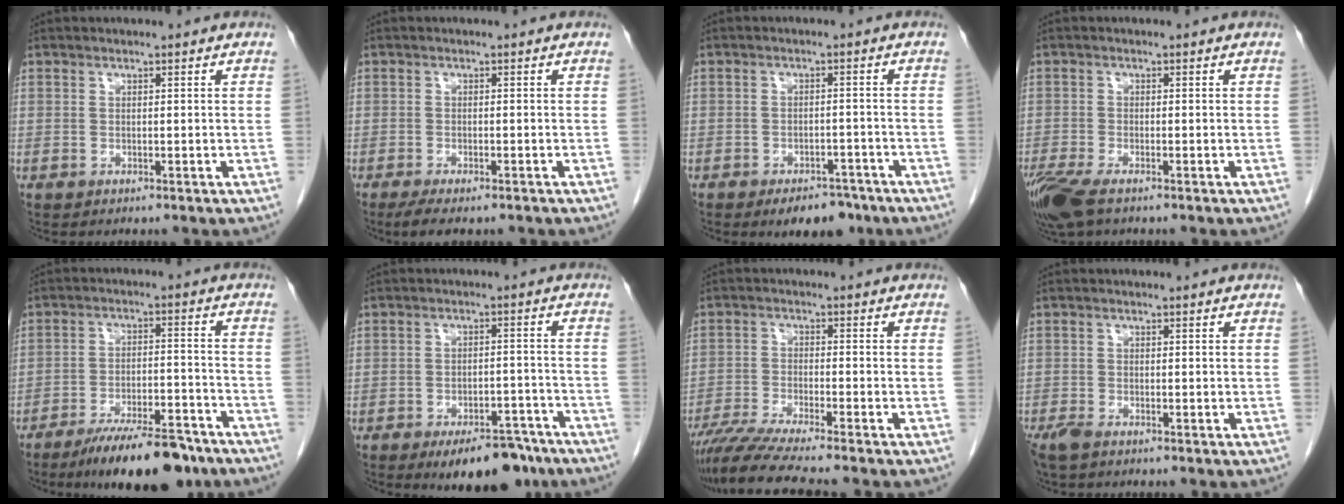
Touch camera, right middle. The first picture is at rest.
{"total": 5.6, "force": [-4.3, 1.6, 3.2], "torque": [-0.047, -0.010, -0.066]}
{"total": 6.2, "force": [-4.5, 2.9, 2.9], "torque": [-0.032, 0.003, -0.062]}
{"total": 6.5, "force": [-4.5, 2.1, 4.3], "torque": [-0.089, -0.018, -0.083]}
{"total": 14.1, "force": [-11.1, 3.1, 8.1], "torque": [-0.113, -0.001, -0.176]}
{"total": 10.4, "force": [-7.7, 4.1, 5.6], "torque": [-0.065, 0.006, -0.113]}
{"total": 9.6, "force": [-8.3, -1.0, 4.7], "torque": [-0.072, -0.026, -0.139]}
{"total": 2.6, "force": [-2.0, 0.8, 1.5], "torque": [-0.035, -0.007, -0.037]}